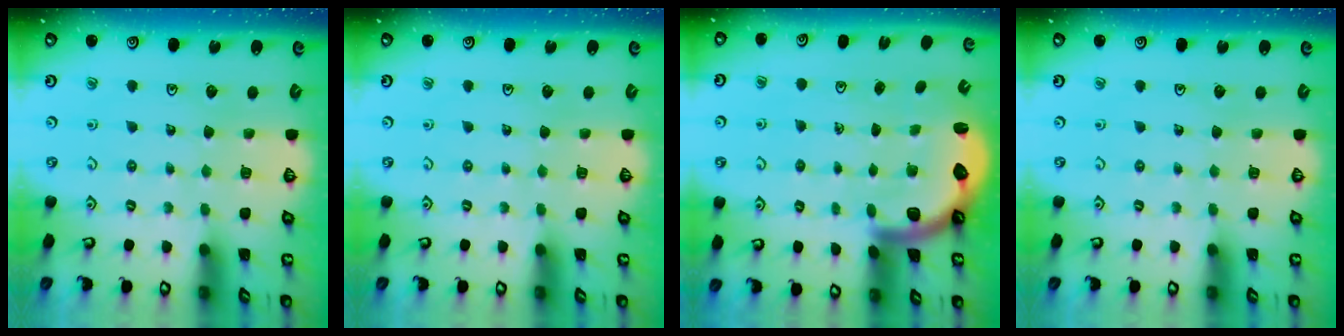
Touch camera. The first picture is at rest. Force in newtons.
{"total": 0.0}
{"total": 2.9, "press": 2.9, "slide": 0.5}
{"total": 0.0}